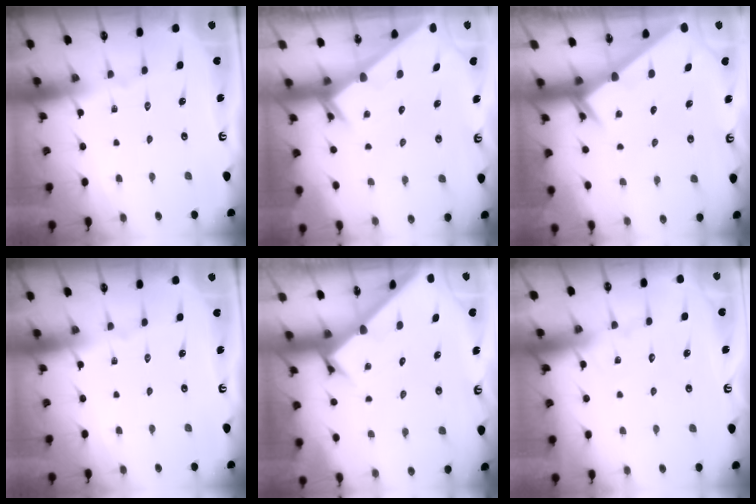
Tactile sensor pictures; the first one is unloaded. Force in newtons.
{"total": 2.0, "press": 2.0, "slide": 0.1}
{"total": 2.6, "press": 2.6, "slide": 0.1}
{"total": 0.0}
{"total": 2.8, "press": 2.8, "slide": 0.2}
{"total": 5.0, "press": 5.0, "slide": 0.5}